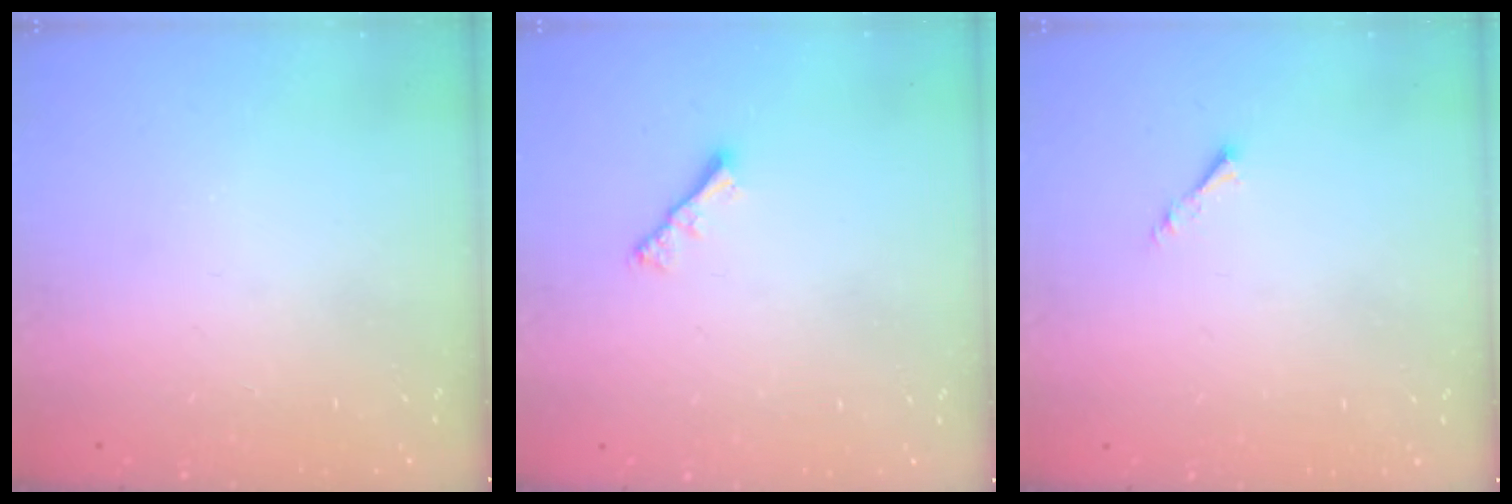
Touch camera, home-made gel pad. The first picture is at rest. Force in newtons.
{"total": 2.4, "press": 2.4, "slide": 0.6}
{"total": 1.1, "press": 1.0, "slide": 0.3}